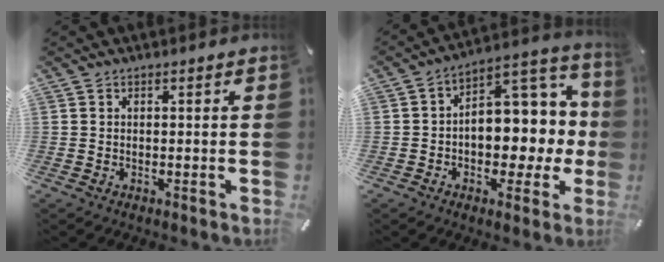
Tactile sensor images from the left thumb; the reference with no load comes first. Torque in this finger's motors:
{"motor_torque": [0.57, 0.57, 0.91, 0.81, 0.27]}